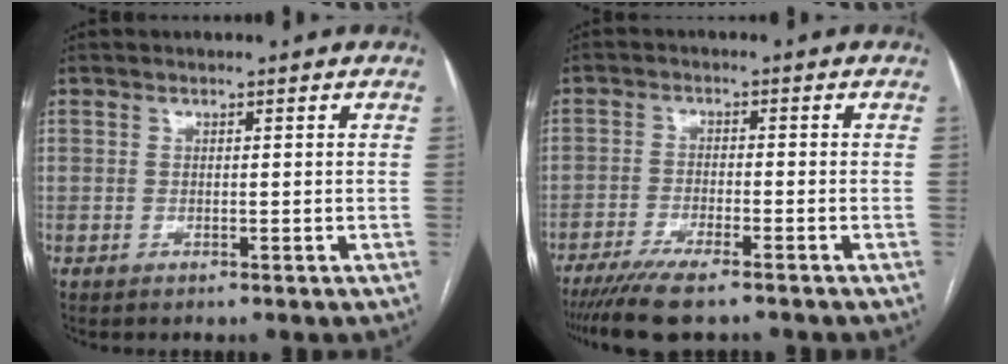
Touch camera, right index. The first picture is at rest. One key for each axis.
{"total": 8.7, "fx": -6.9, "fy": 0.9, "fz": 5.2, "tx": -0.083, "ty": -0.020, "tz": -0.111}